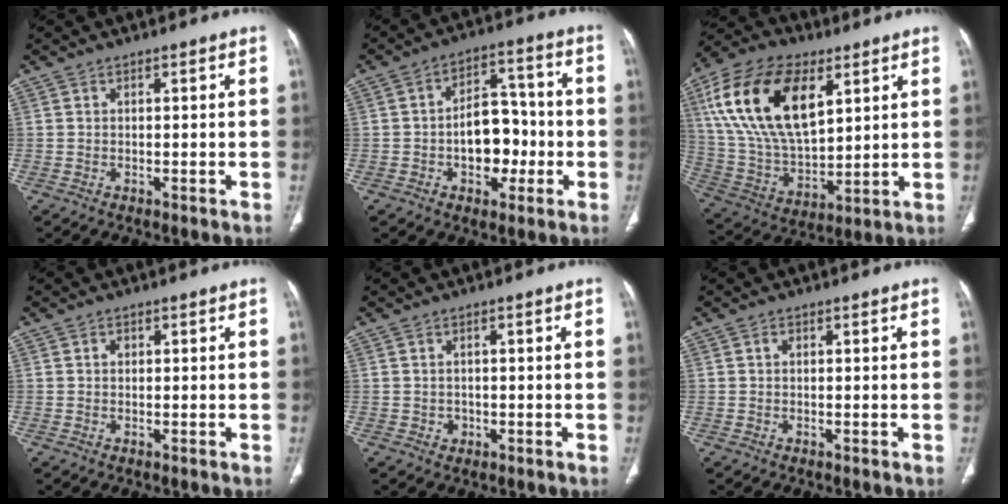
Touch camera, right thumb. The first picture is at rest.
{"total": 11.0, "force": [-2.4, 7.4, 7.8], "torque": [-0.072, 0.039, -0.038]}
{"total": 23.6, "force": [8.6, 12.7, 17.9], "torque": [-0.325, -0.021, 0.160]}
{"total": 0.9, "force": [0.2, 0.7, 0.4], "torque": [-0.004, 0.002, 0.002]}
{"total": 1.5, "force": [-0.4, 1.4, 0.3], "torque": [0.003, 0.005, -0.003]}
{"total": 0.6, "force": [0.1, 0.5, 0.4], "torque": [-0.006, 0.002, 0.001]}